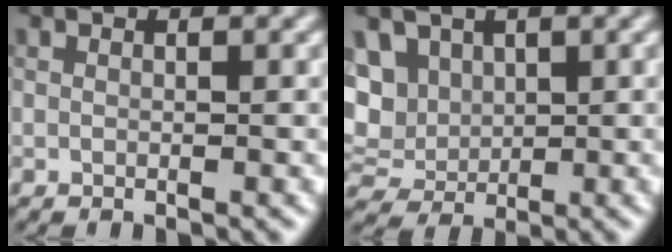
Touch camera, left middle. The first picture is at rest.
{"total": 4.7, "force": [1.3, 3.7, 2.5], "torque": [-0.071, 0.020, 0.030]}